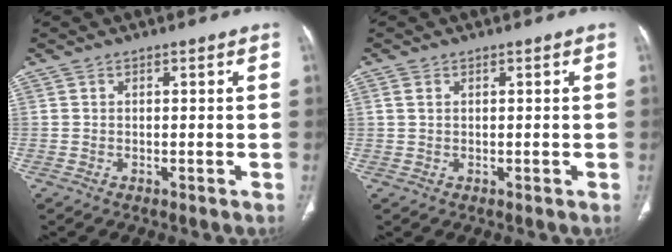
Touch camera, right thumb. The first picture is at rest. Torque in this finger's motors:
{"motor_torque": [-0.15, 0.56, 0.42, 0.00, -0.02]}